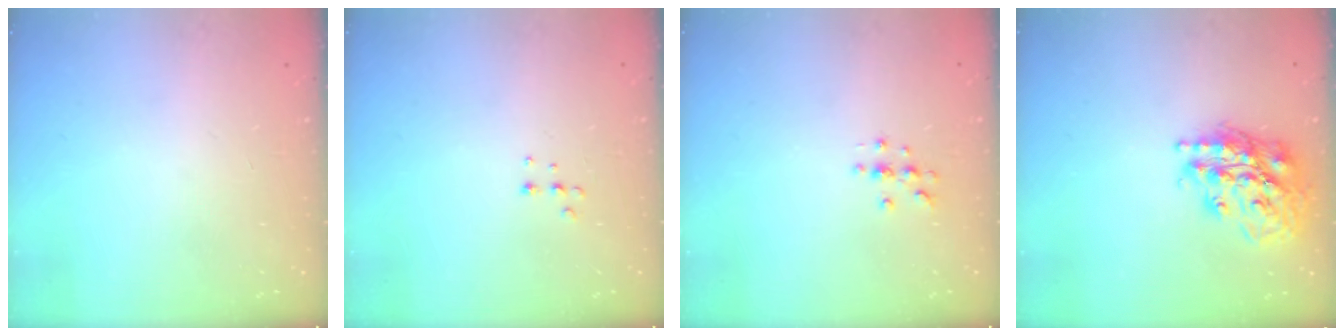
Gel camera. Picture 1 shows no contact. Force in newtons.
{"total": 4.5, "press": 4.4, "slide": 0.7}
{"total": 3.7, "press": 3.7, "slide": 0.4}
{"total": 19.9, "press": 19.8, "slide": 2.4}